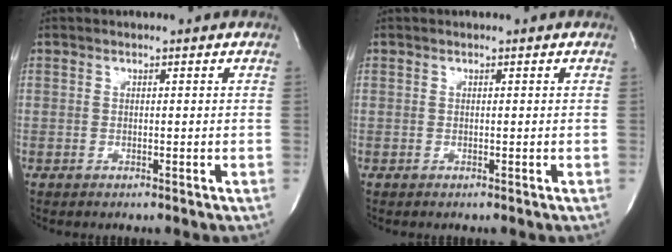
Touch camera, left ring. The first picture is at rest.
{"total": 0.0}